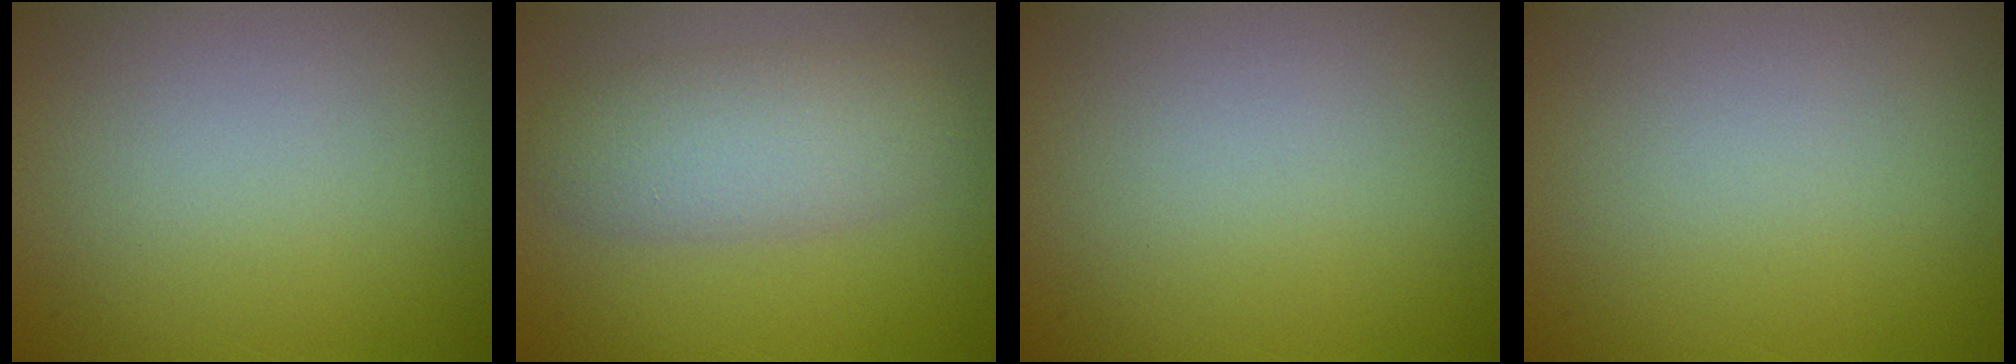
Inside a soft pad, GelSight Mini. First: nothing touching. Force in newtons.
{"total": 4.0, "press": 4.0, "slide": 0.1}
{"total": 0.0}
{"total": 0.0}